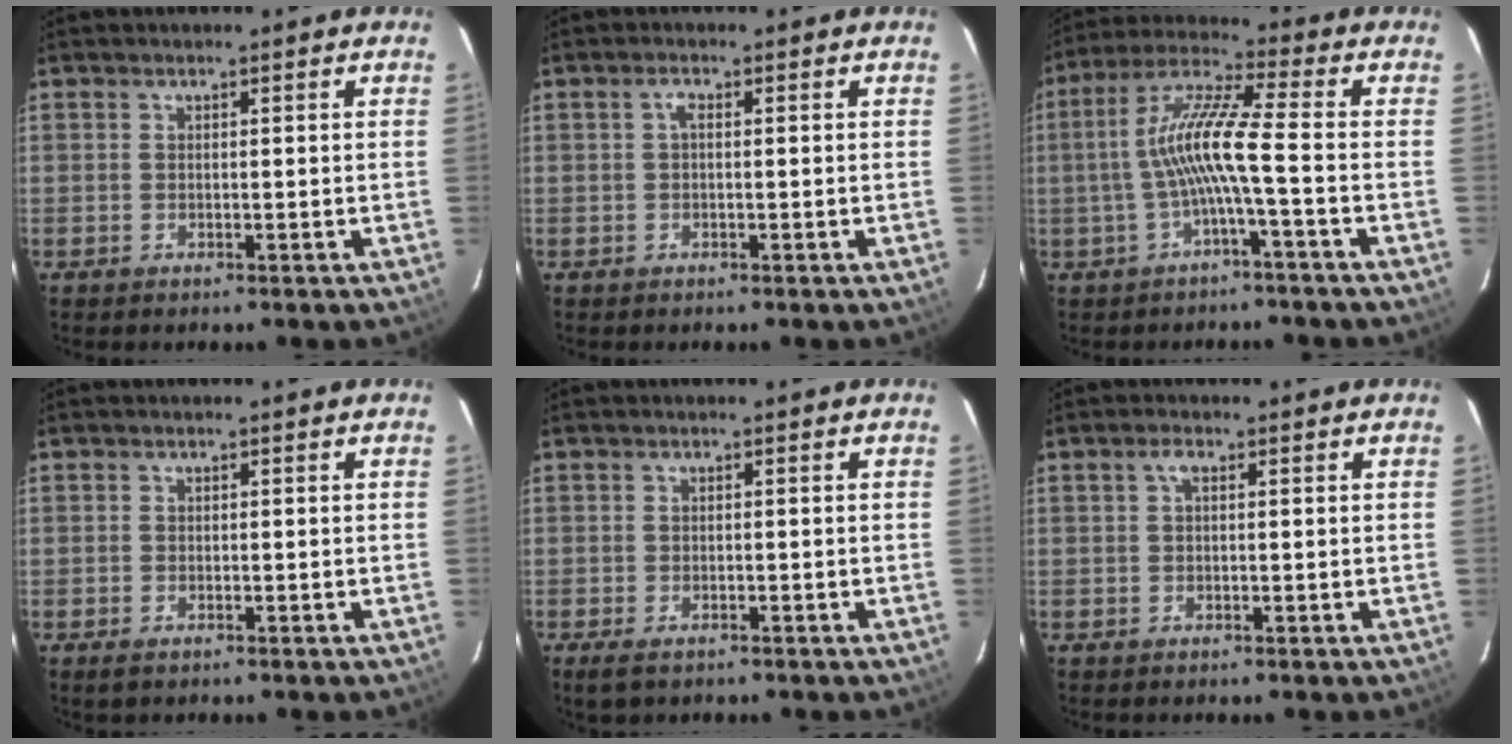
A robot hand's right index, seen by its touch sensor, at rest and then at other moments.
{"total": 1.2, "force": [0.1, 0.6, 1.0], "torque": [-0.020, 0.007, -0.002]}
{"total": 9.8, "force": [-2.1, -0.3, 9.6], "torque": [-0.203, 0.014, -0.039]}
{"total": 1.3, "force": [-0.9, 0.7, 0.6], "torque": [-0.012, -0.003, -0.017]}
{"total": 3.5, "force": [-2.4, 1.7, 2.0], "torque": [-0.045, -0.013, -0.042]}
{"total": 1.5, "force": [0.3, 0.6, 1.3], "torque": [-0.026, 0.007, 0.005]}